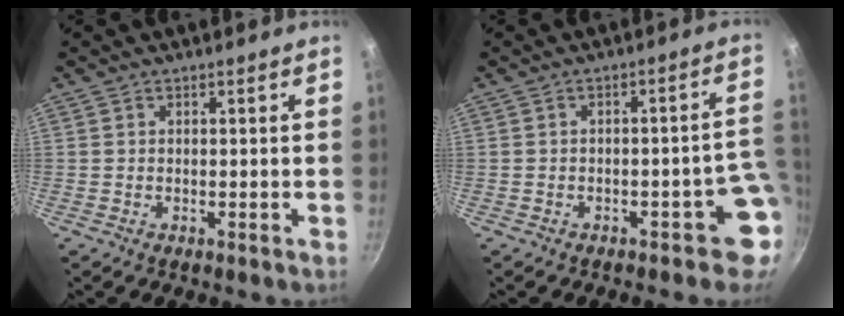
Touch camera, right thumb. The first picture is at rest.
{"total": 5.4, "force": [-2.4, 2.8, 4.0], "torque": [0.005, 0.040, -0.026]}